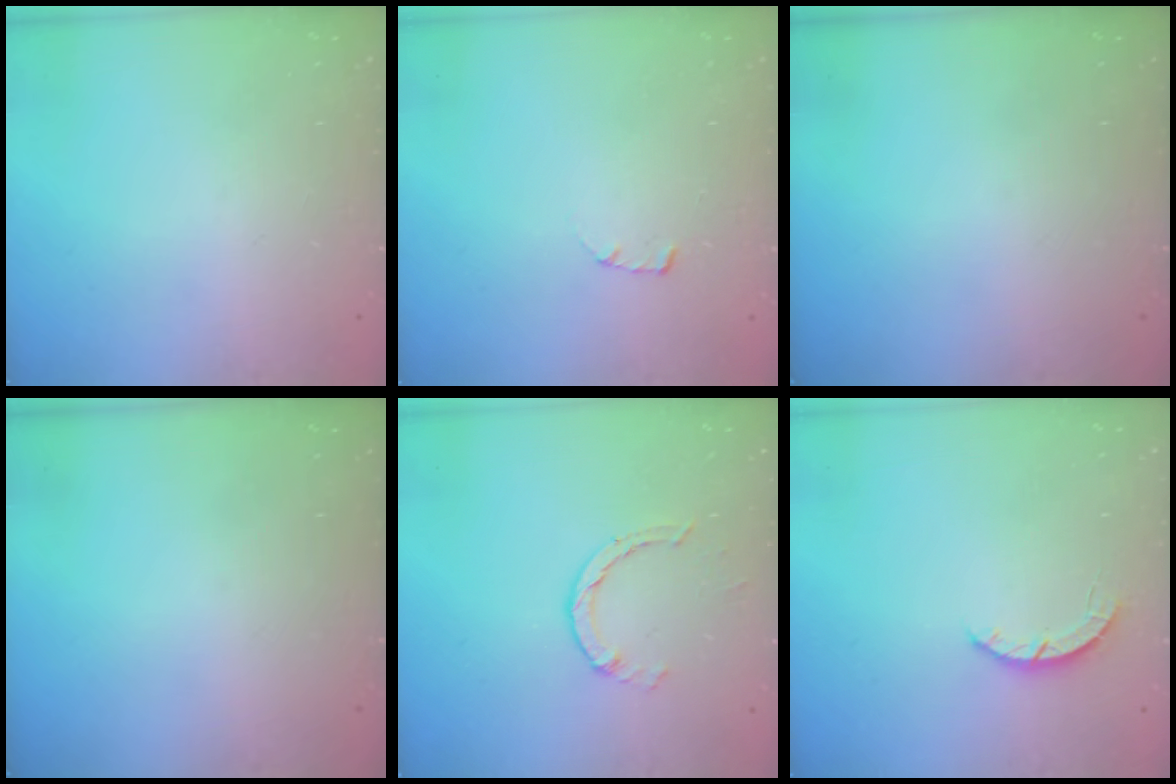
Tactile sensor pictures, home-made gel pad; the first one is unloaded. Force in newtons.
{"total": 1.7, "press": 1.7, "slide": 0.2}
{"total": 0.0}
{"total": 0.0}
{"total": 1.4, "press": 1.4, "slide": 0.2}
{"total": 2.8, "press": 2.8, "slide": 0.4}